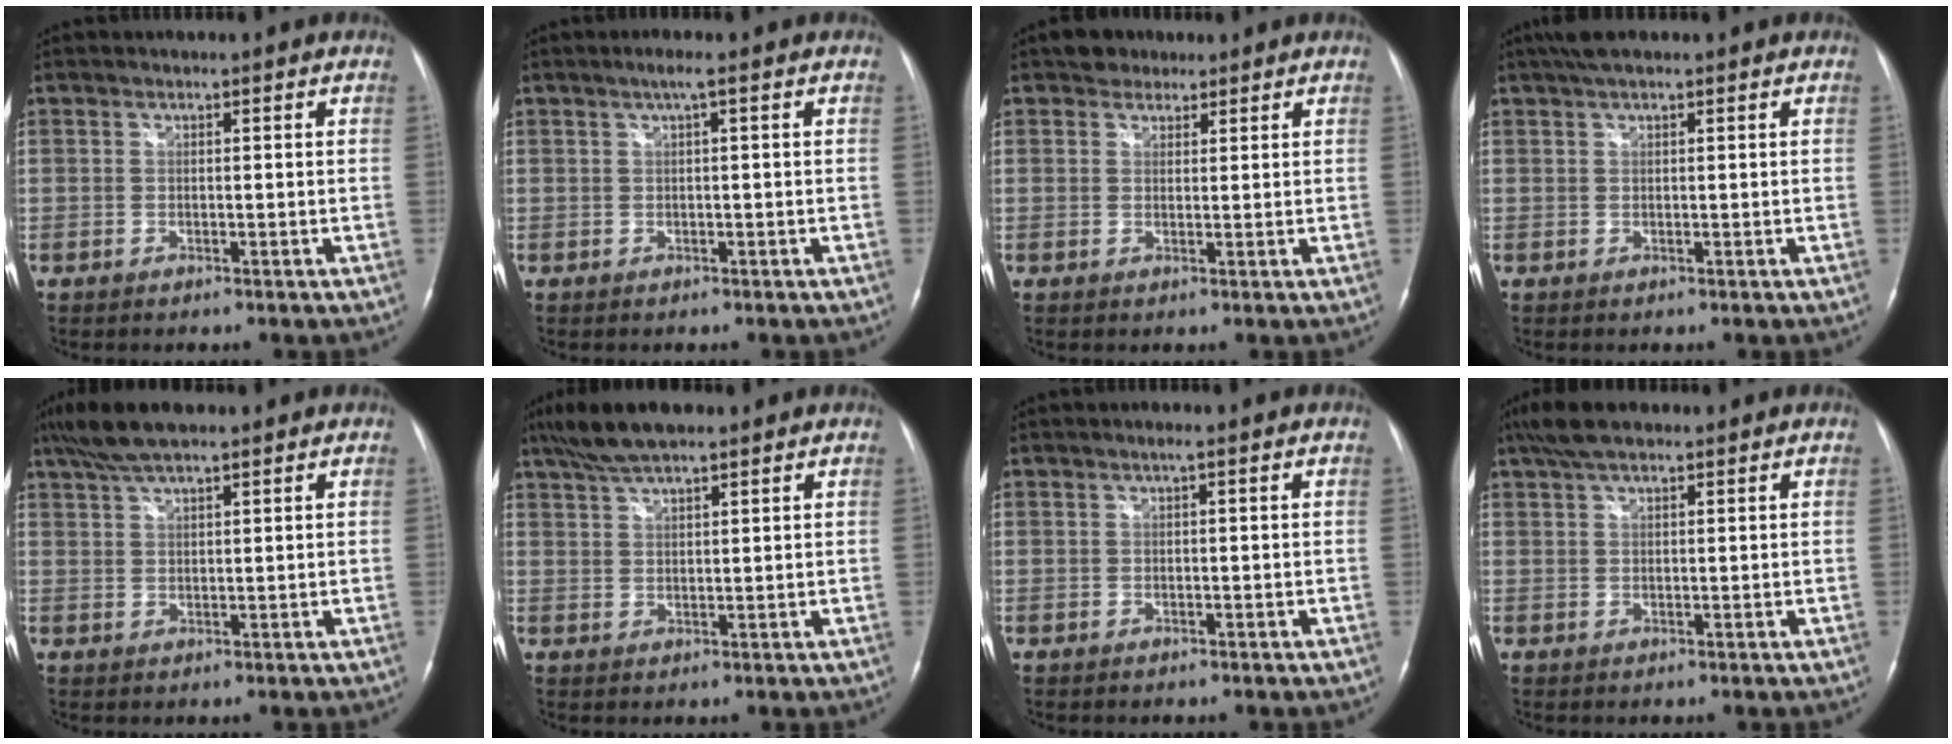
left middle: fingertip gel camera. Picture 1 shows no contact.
{"total": 1.6, "force": [0.6, -0.2, 1.5], "torque": [-0.029, 0.006, 0.010]}
{"total": 2.8, "force": [2.1, 1.8, 0.4], "torque": [-0.009, 0.011, 0.031]}
{"total": 3.5, "force": [2.5, 0.5, 2.3], "torque": [-0.046, 0.026, 0.046]}
{"total": 7.0, "force": [5.4, 1.3, 4.2], "torque": [-0.086, 0.028, 0.099]}
{"total": 7.5, "force": [5.9, 1.5, 4.4], "torque": [-0.088, 0.025, 0.105]}
{"total": 0.7, "force": [0.3, -0.1, 0.6], "torque": [-0.012, 0.002, 0.003]}
{"total": 5.2, "force": [3.9, 1.5, 3.1], "torque": [-0.069, 0.023, 0.072]}